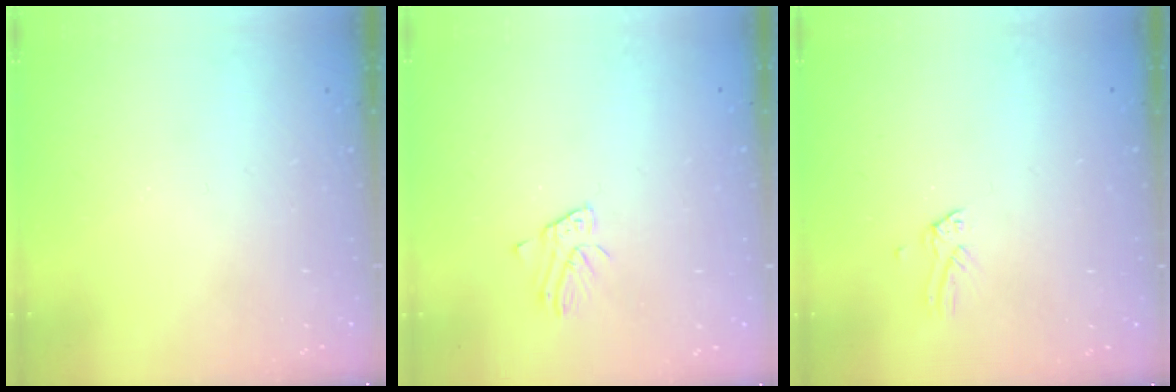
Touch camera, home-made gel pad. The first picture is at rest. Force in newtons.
{"total": 2.1, "press": 2.1, "slide": 0.1}
{"total": 0.0}